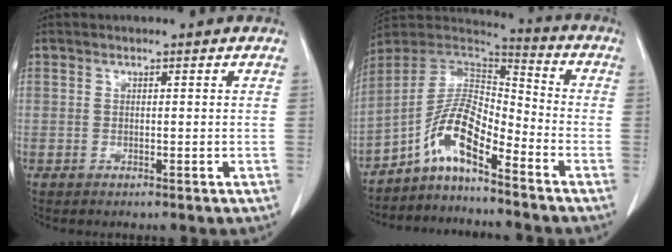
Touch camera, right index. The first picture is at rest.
{"total": 10.0, "force": [-6.2, 2.1, 7.6], "torque": [-0.152, 0.023, -0.118]}